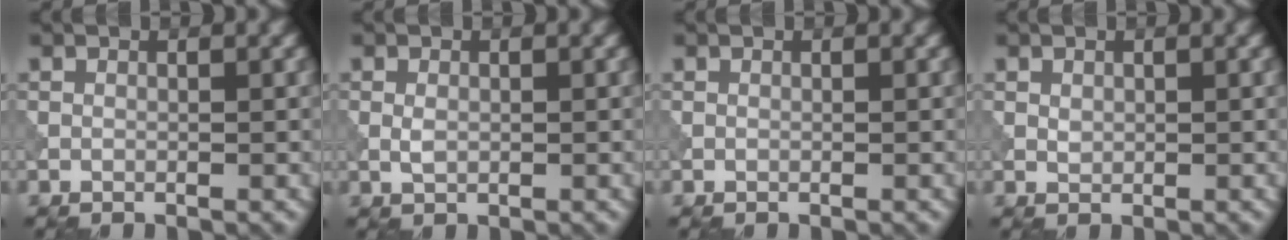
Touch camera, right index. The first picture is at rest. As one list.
[{"total": 1.1, "force": [0.0, 0.7, 0.8], "torque": [-0.021, -0.001, 0.000]}, {"total": 0.0}, {"total": 0.7, "force": [0.2, 0.5, 0.4], "torque": [-0.009, -0.001, 0.006]}]